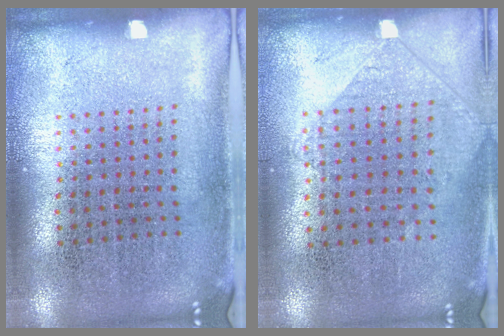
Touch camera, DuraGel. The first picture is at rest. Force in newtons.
{"total": 0.9, "press": 0.9, "slide": 0.3}